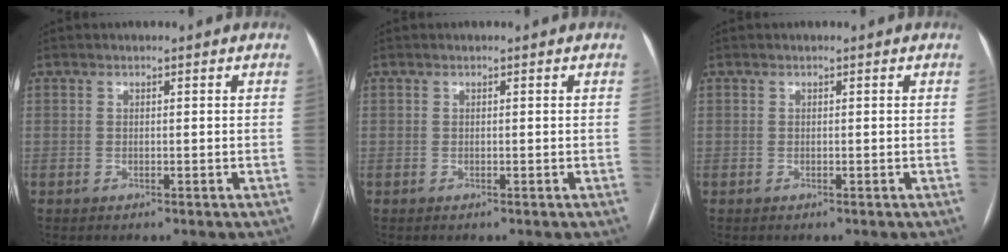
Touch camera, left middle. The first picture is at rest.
{"total": 0.0}
{"total": 0.0}